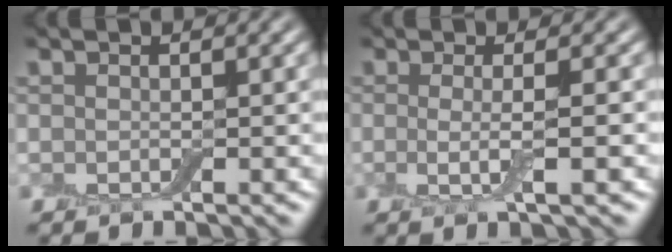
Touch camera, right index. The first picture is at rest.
{"total": 3.1, "force": [-0.3, 0.7, 3.0], "torque": [-0.054, -0.013, -0.008]}